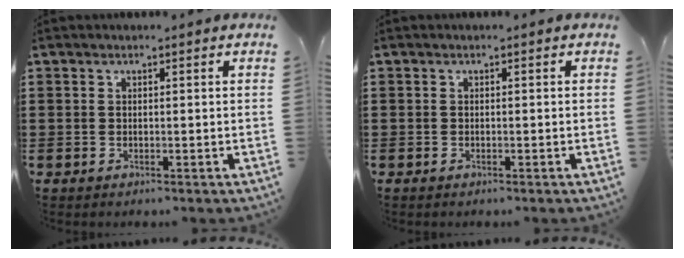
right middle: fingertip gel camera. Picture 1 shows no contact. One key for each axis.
{"total": 0.0}